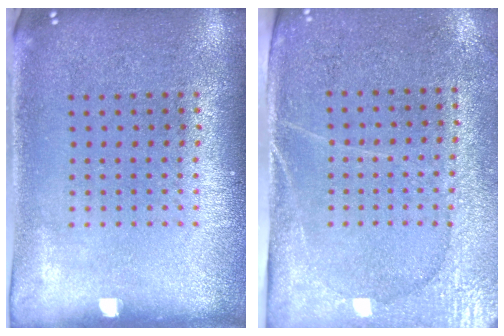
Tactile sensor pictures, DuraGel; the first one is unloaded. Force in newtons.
{"total": 2.9, "press": 2.6, "slide": 1.3}